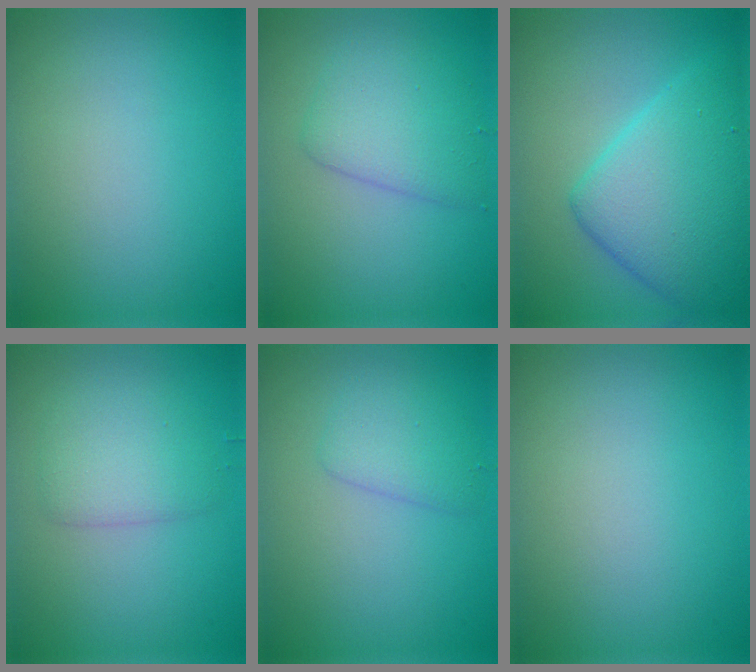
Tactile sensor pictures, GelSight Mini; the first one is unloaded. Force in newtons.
{"total": 3.8, "press": 3.8, "slide": 0.1}
{"total": 7.9, "press": 7.9, "slide": 0.2}
{"total": 2.9, "press": 2.9, "slide": 0.1}
{"total": 2.2, "press": 2.2, "slide": 0.2}
{"total": 0.0}